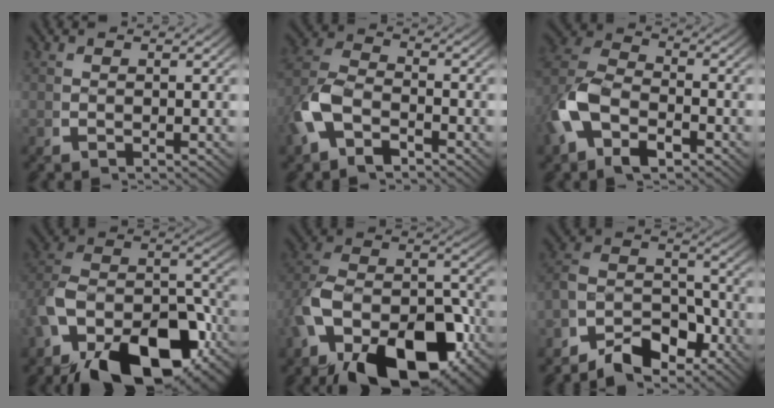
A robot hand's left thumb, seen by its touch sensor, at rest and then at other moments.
{"total": 5.8, "force": [-1.5, 4.2, 3.7], "torque": [-0.096, -0.012, -0.024]}
{"total": 7.5, "force": [-1.0, 5.5, 5.0], "torque": [-0.122, -0.014, -0.017]}
{"total": 16.7, "force": [-5.1, 10.6, 11.9], "torque": [-0.245, -0.058, -0.059]}
{"total": 14.9, "force": [-4.5, 9.0, 11.1], "torque": [-0.238, -0.059, -0.043]}
{"total": 6.8, "force": [-2.9, 4.6, 4.1], "torque": [-0.071, -0.016, -0.053]}